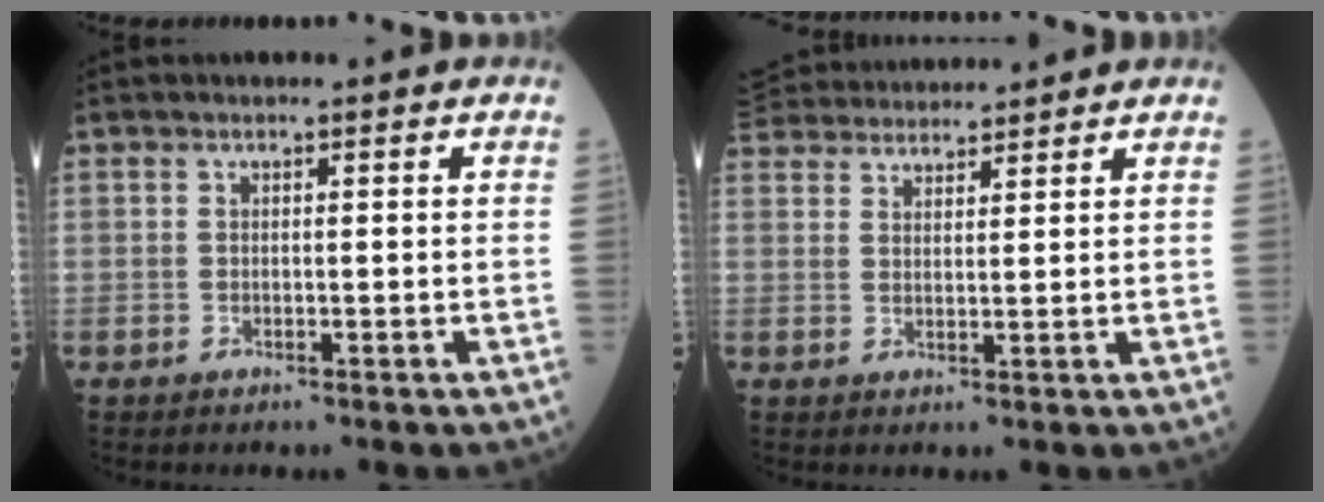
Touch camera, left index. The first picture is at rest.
{"total": 11.3, "force": [10.6, 2.2, 3.2], "torque": [-0.063, 0.048, 0.175]}